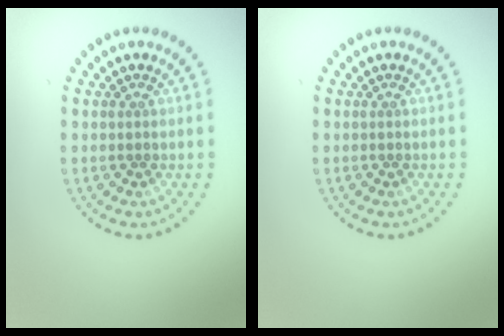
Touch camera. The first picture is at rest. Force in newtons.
{"total": 0.0}